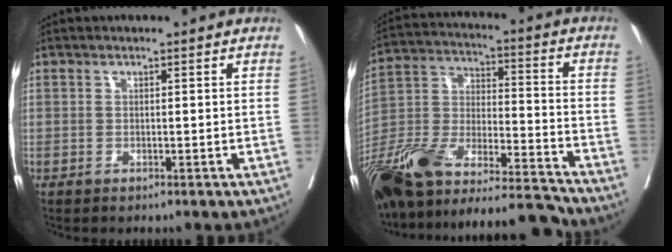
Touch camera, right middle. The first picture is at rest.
{"total": 26.4, "force": [-22.6, 3.9, 13.1], "torque": [-0.265, -0.020, -0.385]}